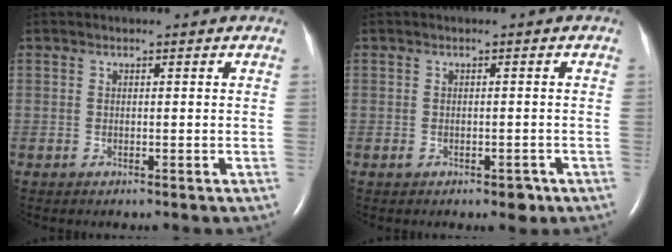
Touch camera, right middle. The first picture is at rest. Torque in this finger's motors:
{"motor_torque": [-0.28, 0.05, 0.01, 0.01]}